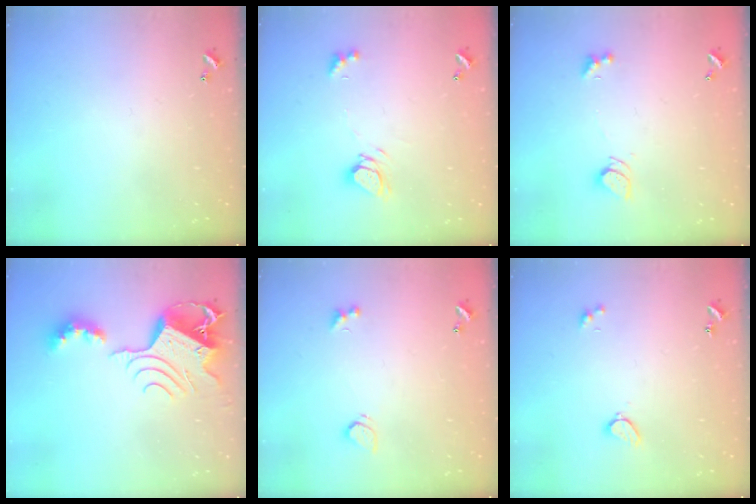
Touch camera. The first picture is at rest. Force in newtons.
{"total": 6.6, "press": 6.6, "slide": 0.9}
{"total": 3.6, "press": 3.5, "slide": 0.7}
{"total": 12.5, "press": 12.4, "slide": 1.2}
{"total": 2.7, "press": 2.5, "slide": 1.1}
{"total": 1.9, "press": 1.9, "slide": 0.3}